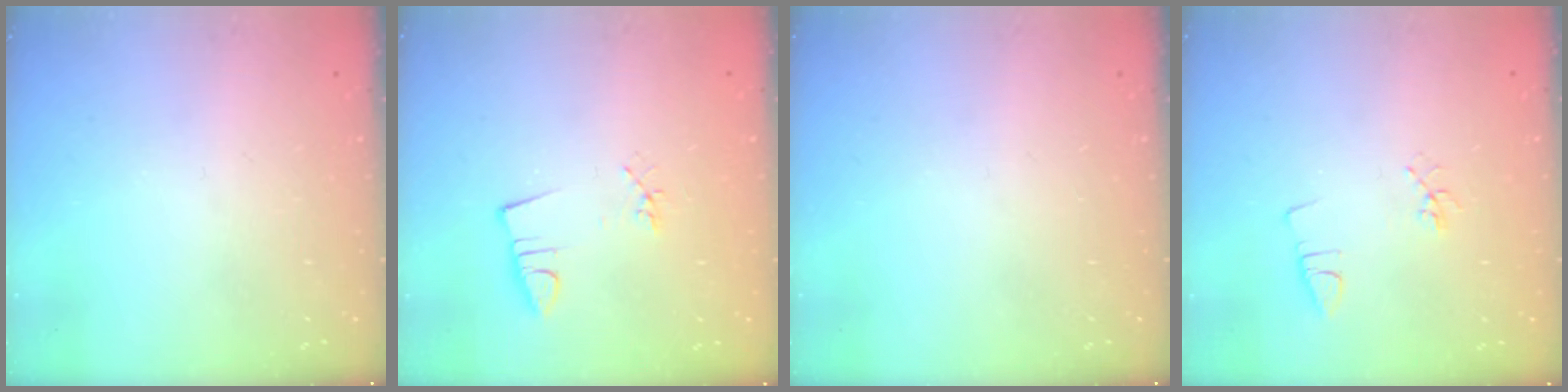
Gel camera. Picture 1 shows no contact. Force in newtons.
{"total": 2.6, "press": 0.9, "slide": 2.4}
{"total": 0.0}
{"total": 3.8, "press": 3.5, "slide": 1.5}